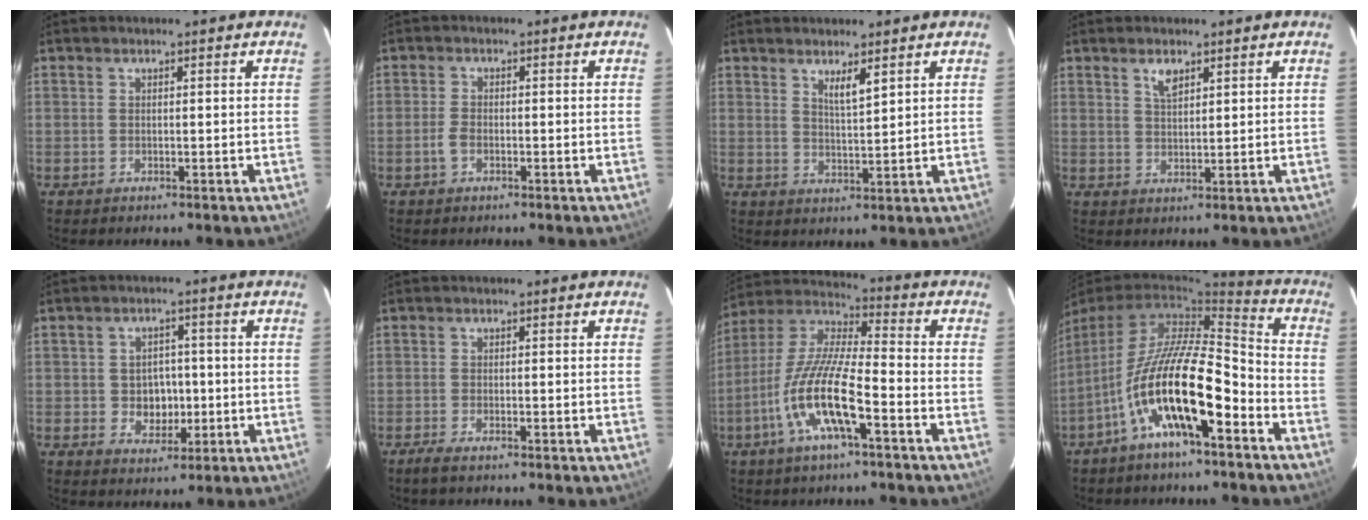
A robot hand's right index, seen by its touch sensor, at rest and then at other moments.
{"total": 2.2, "force": [-1.1, 1.2, 1.6], "torque": [-0.040, 0.004, -0.023]}
{"total": 3.6, "force": [2.4, 0.6, 2.6], "torque": [-0.044, -0.005, 0.039]}
{"total": 3.1, "force": [1.9, 1.4, 2.0], "torque": [-0.034, 0.003, 0.036]}
{"total": 5.5, "force": [-0.7, 4.8, 2.6], "torque": [-0.049, 0.007, 0.000]}
{"total": 2.4, "force": [-1.8, 0.3, 1.5], "torque": [-0.036, -0.006, -0.036]}
{"total": 14.7, "force": [-6.3, 2.9, 13.0], "torque": [-0.263, -0.010, -0.129]}
{"total": 16.2, "force": [-7.6, 4.3, 13.6], "torque": [-0.242, -0.011, -0.140]}